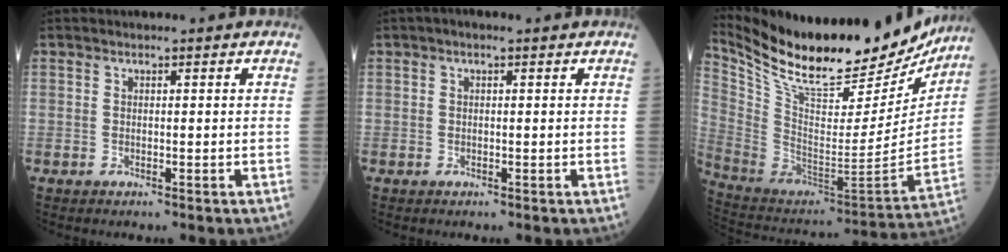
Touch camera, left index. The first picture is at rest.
{"total": 1.5, "force": [0.7, 0.5, 1.2], "torque": [-0.024, 0.013, 0.006]}
{"total": 28.4, "force": [24.5, 6.8, 12.6], "torque": [-0.231, -0.050, 0.373]}